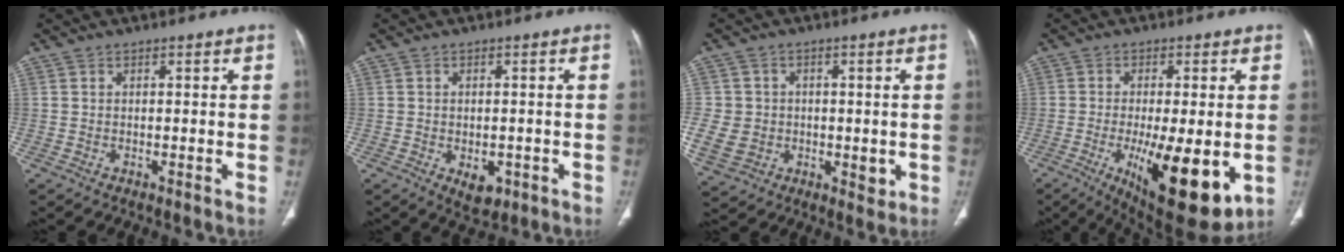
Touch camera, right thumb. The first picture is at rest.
{"total": 4.6, "force": [-1.5, 2.9, 3.2], "torque": [-0.032, 0.002, -0.009]}
{"total": 10.9, "force": [-1.4, 9.4, 5.4], "torque": [-0.078, 0.007, -0.009]}
{"total": 16.9, "force": [-4.2, 5.6, 15.4], "torque": [-0.215, -0.024, -0.046]}